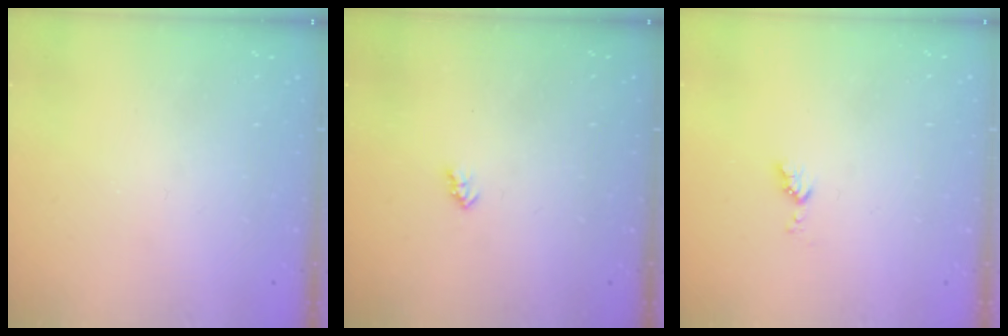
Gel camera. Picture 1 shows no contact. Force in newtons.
{"total": 2.0, "press": 2.0, "slide": 0.3}
{"total": 3.9, "press": 3.9, "slide": 0.5}